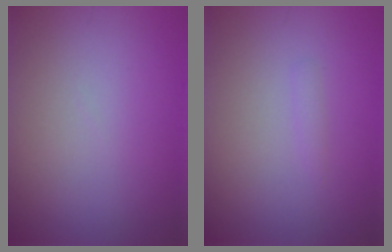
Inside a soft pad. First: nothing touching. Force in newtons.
{"total": 0.6, "press": 0.6, "slide": 0.1}